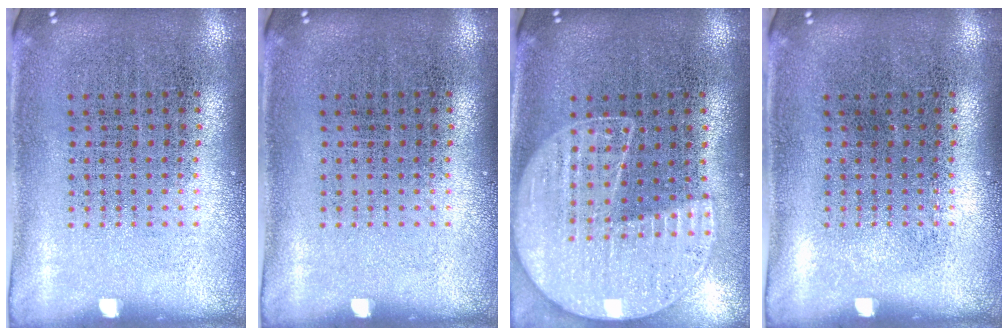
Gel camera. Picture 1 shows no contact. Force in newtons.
{"total": 0.0}
{"total": 1.3, "press": 1.3, "slide": 0.2}
{"total": 0.0}